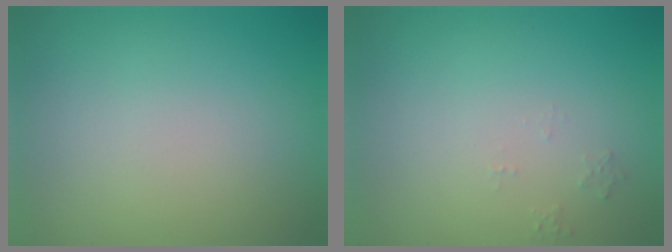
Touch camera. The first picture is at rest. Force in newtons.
{"total": 0.8, "press": 0.7, "slide": 0.2}